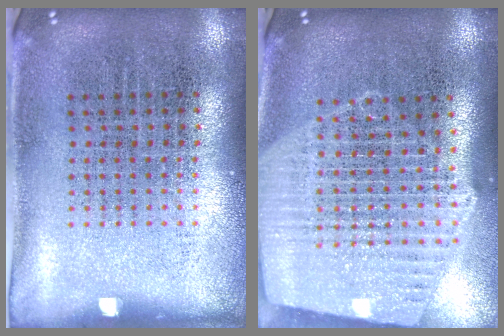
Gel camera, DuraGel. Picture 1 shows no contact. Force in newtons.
{"total": 2.3, "press": 2.0, "slide": 1.1}